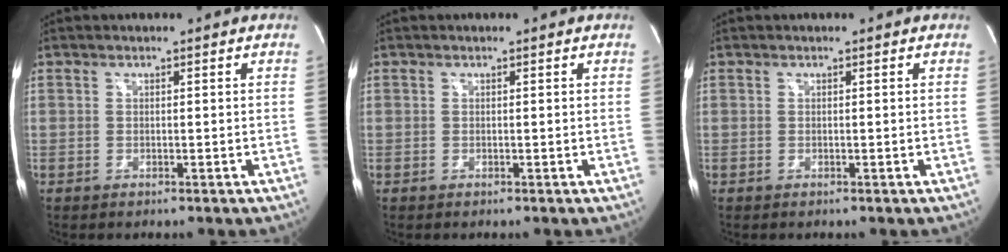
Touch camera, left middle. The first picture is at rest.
{"total": 0.0}
{"total": 0.0}